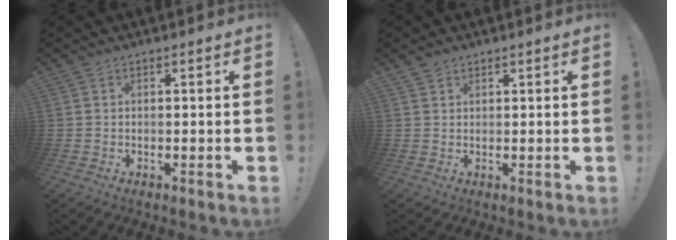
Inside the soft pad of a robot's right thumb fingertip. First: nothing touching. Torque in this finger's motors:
{"motor_torque": [-0.04, -0.02, 0.08, -0.01, 0.00]}